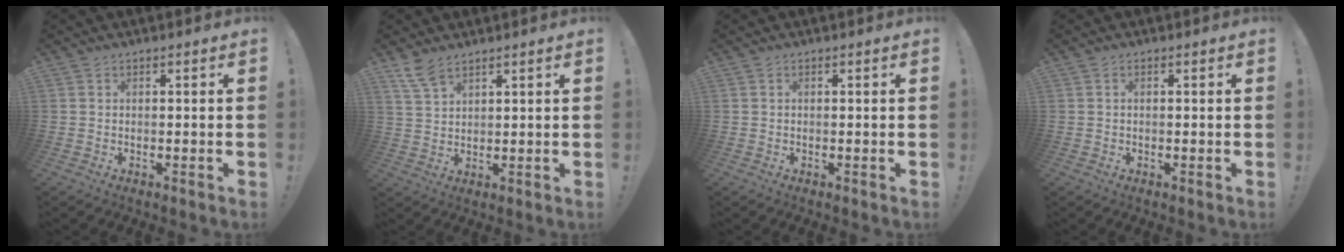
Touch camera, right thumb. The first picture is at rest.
{"total": 5.7, "force": [4.4, 2.1, 2.9], "torque": [-0.055, -0.021, 0.084]}
{"total": 0.0}
{"total": 0.0}